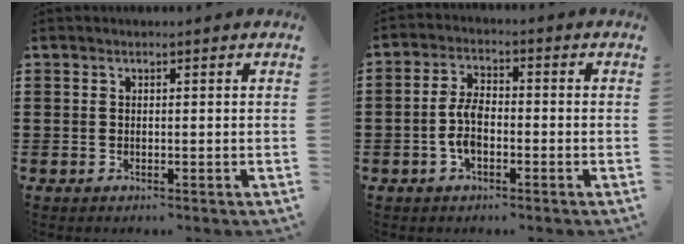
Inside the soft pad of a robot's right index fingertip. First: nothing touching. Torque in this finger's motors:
{"motor_torque": [1.88, 0.25, 0.45, 0.01]}